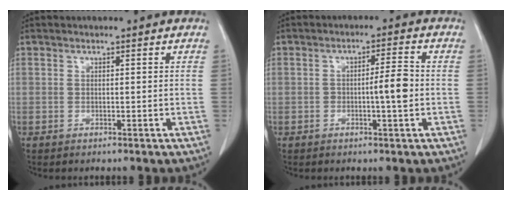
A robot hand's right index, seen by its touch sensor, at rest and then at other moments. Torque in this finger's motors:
{"motor_torque": [0.14, 0.09, 0.20, 0.05]}